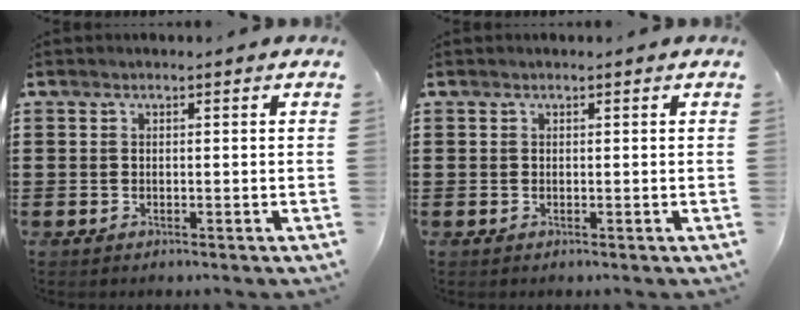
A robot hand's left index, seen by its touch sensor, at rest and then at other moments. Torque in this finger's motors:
{"motor_torque": [-0.34, 0.28, -0.13, -0.02]}